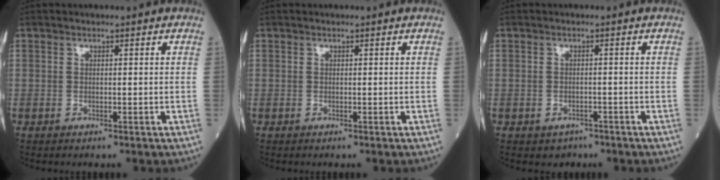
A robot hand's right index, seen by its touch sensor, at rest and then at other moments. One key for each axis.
{"total": 0.0}
{"total": 2.1, "fx": -1.4, "fy": 1.5, "fz": 0.4, "tx": -0.005, "ty": 0.005, "tz": -0.013}